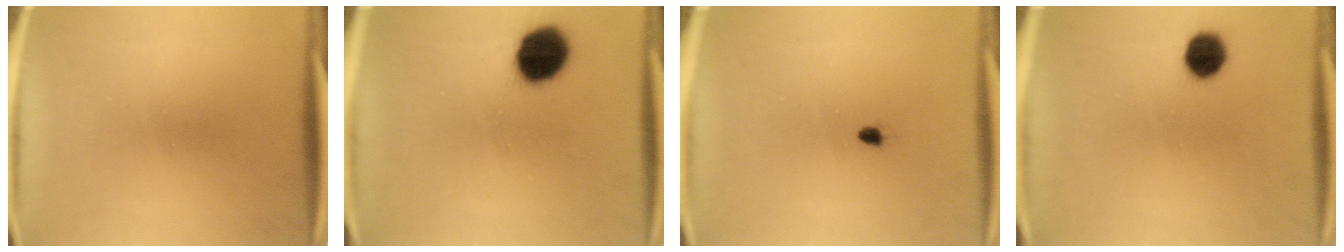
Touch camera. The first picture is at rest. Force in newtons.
{"total": 11.6}
{"total": 1.0}
{"total": 6.3}